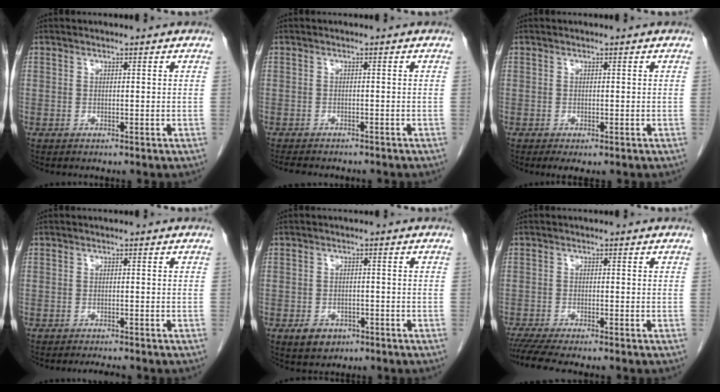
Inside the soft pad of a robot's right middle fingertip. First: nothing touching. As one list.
[{"total": 7.1, "force": [-6.1, 2.0, 3.0], "torque": [-0.045, -0.007, -0.078]}, {"total": 1.9, "force": [-1.1, 0.7, 1.3], "torque": [-0.016, -0.004, -0.011]}, {"total": 2.2, "force": [-2.1, 0.2, 0.7], "torque": [-0.011, -0.005, -0.027]}, {"total": 3.5, "force": [-2.0, 2.4, 1.5], "torque": [-0.024, 0.003, -0.020]}, {"total": 6.2, "force": [-5.4, -0.1, 3.1], "torque": [-0.046, -0.015, -0.088]}]